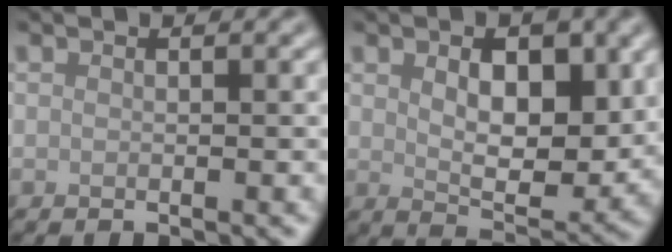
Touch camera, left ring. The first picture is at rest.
{"total": 6.6, "force": [1.6, 3.7, 5.3], "torque": [-0.077, -0.012, 0.030]}